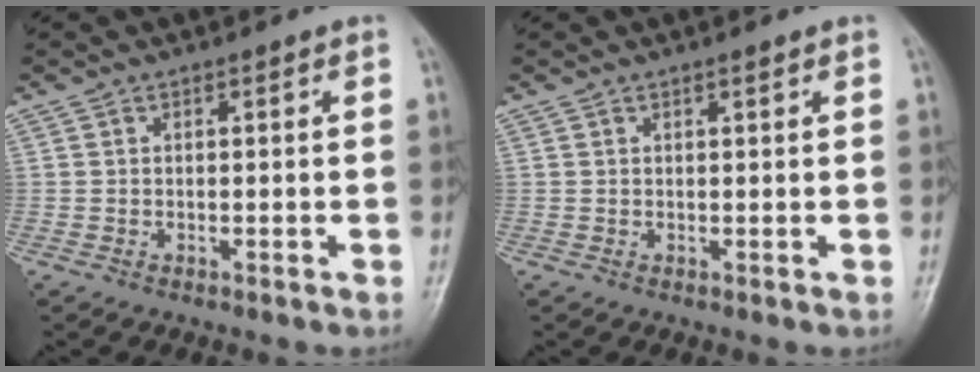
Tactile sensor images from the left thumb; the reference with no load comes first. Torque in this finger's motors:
{"motor_torque": [-0.08, -0.07, -0.17, -0.16, 0.05]}